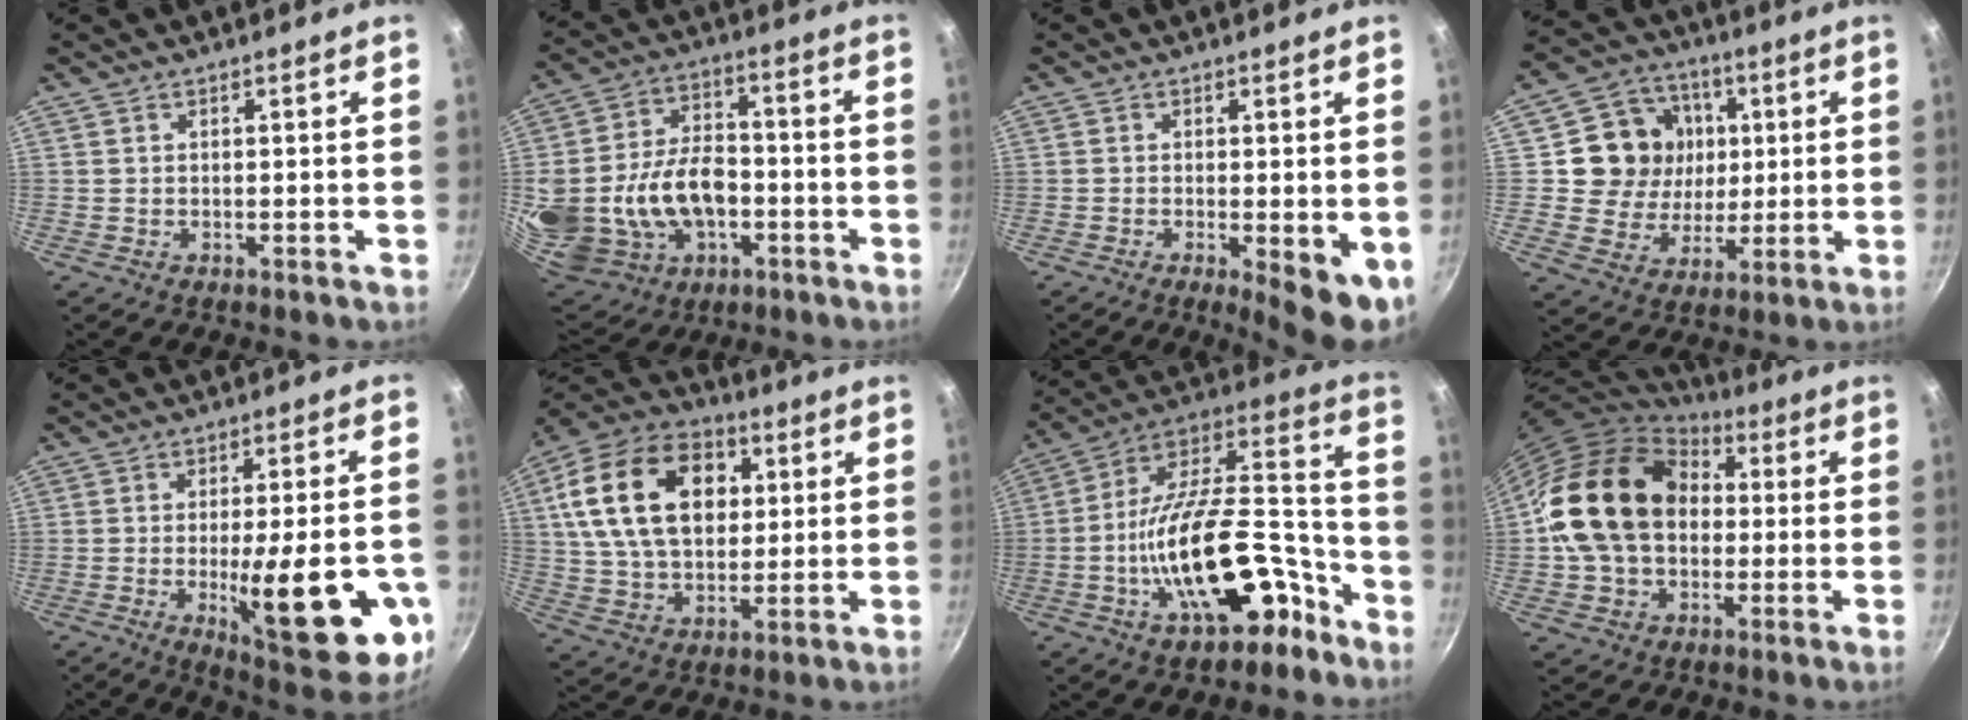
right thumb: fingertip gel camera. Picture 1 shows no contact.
{"total": 24.7, "force": [-4.1, 17.9, 16.6], "torque": [-0.350, 0.034, -0.048]}
{"total": 8.0, "force": [-2.0, 2.5, 7.4], "torque": [-0.083, -0.006, -0.019]}
{"total": 14.3, "force": [2.8, 13.1, 5.2], "torque": [-0.064, 0.003, 0.046]}
{"total": 21.5, "force": [-5.6, 5.9, 19.9], "torque": [-0.245, -0.004, -0.067]}
{"total": 23.2, "force": [5.6, 15.6, 16.2], "torque": [-0.269, 0.011, 0.091]}
{"total": 25.3, "force": [-10.9, 11.9, 19.5], "torque": [-0.275, 0.088, -0.170]}
{"total": 20.2, "force": [1.9, 15.2, 13.1], "torque": [-0.217, 0.035, 0.026]}